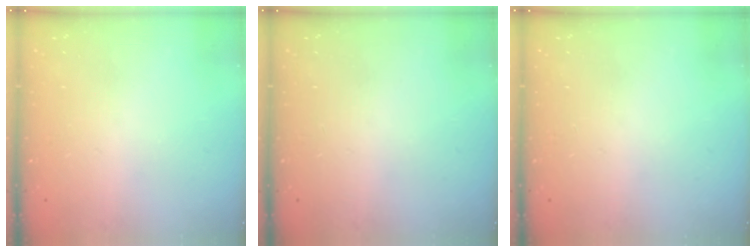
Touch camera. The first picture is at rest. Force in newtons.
{"total": 0.0}
{"total": 0.0}